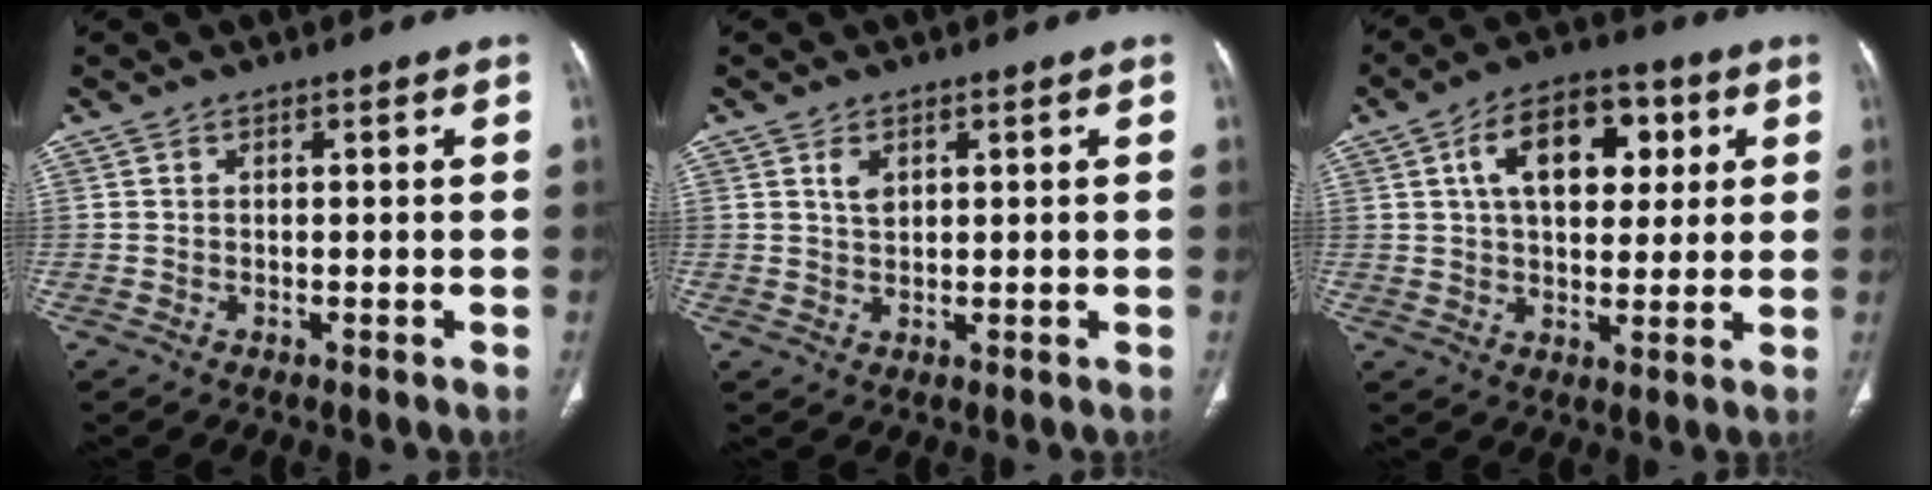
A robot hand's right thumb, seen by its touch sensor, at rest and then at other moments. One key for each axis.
{"total": 2.5, "fx": 1.1, "fy": 1.5, "fz": 1.6, "tx": -0.023, "ty": -0.005, "tz": 0.024}
{"total": 14.2, "fx": 4.3, "fy": 8.4, "fz": 10.6, "tx": -0.135, "ty": 0.006, "tz": 0.065}